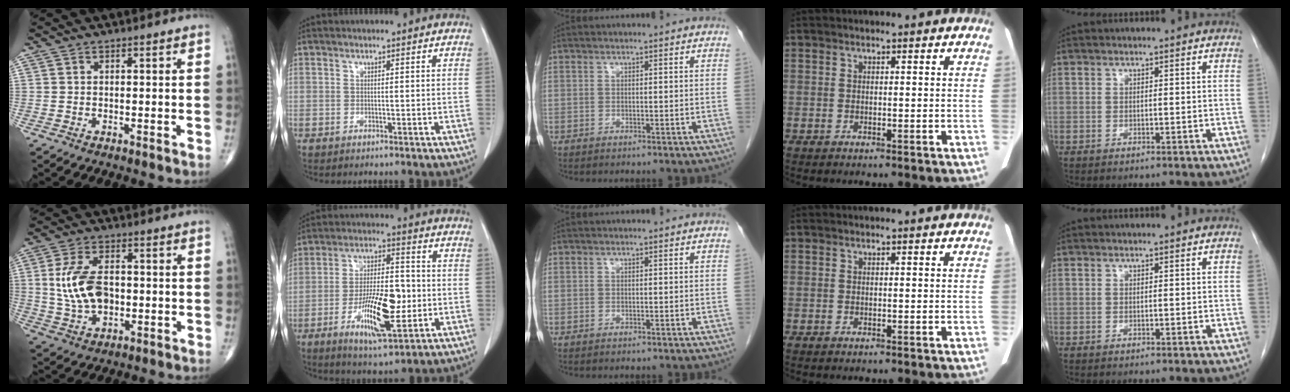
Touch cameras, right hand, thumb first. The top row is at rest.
{"thumb": {"total": 11.0, "force": [0.3, 6.7, 8.8], "torque": [-0.164, 0.004, 0.011]}, "index": {"total": 13.1, "force": [-3.4, 3.9, 12.0], "torque": [-0.217, -0.001, -0.053]}}